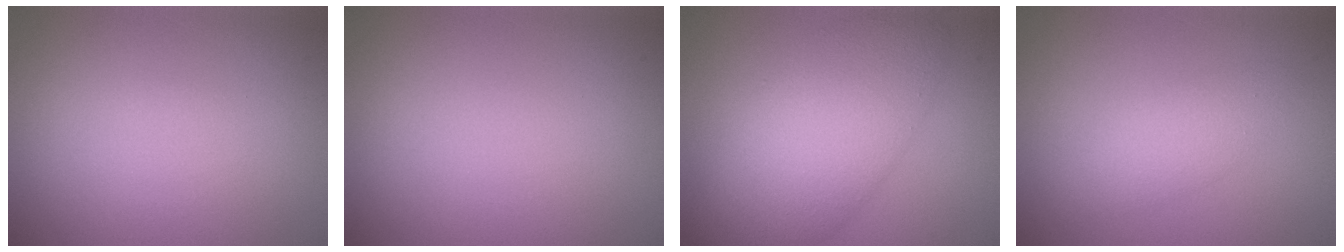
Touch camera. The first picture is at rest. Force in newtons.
{"total": 0.0}
{"total": 7.9, "press": 7.9, "slide": 0.3}
{"total": 2.7, "press": 2.7, "slide": 0.2}